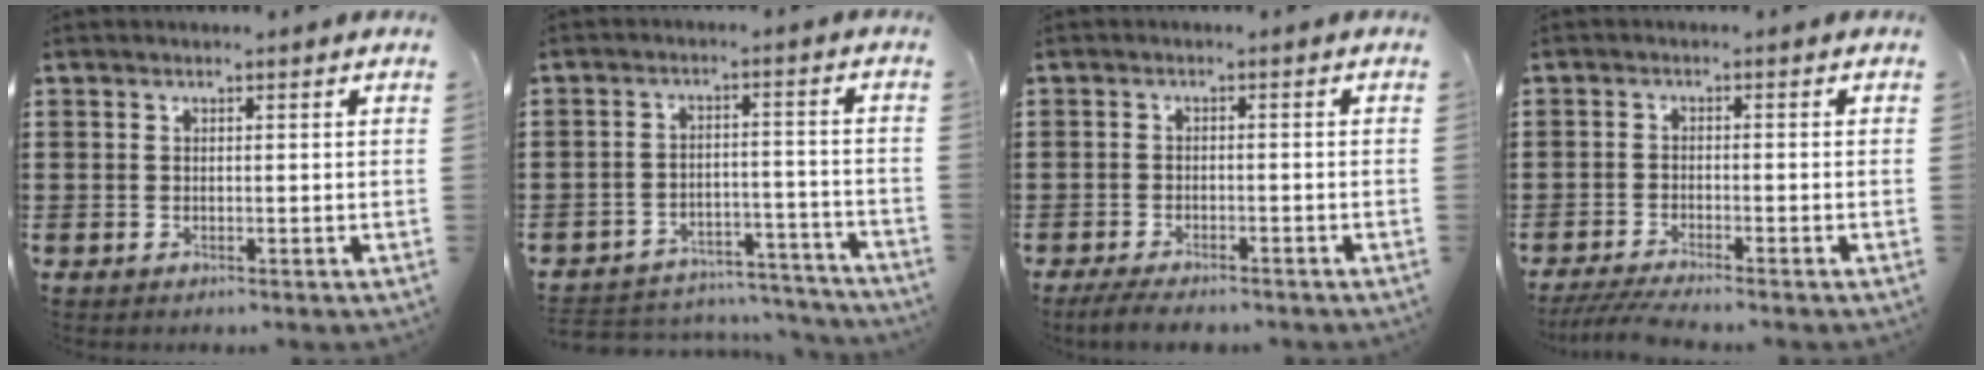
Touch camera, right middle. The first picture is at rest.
{"total": 4.6, "force": [-4.5, 0.9, 0.6], "torque": [-0.022, 0.003, -0.095]}
{"total": 2.7, "force": [-2.5, 0.3, 0.9], "torque": [-0.032, -0.006, -0.054]}
{"total": 3.0, "force": [-2.7, -0.2, 1.4], "torque": [-0.030, -0.009, -0.053]}